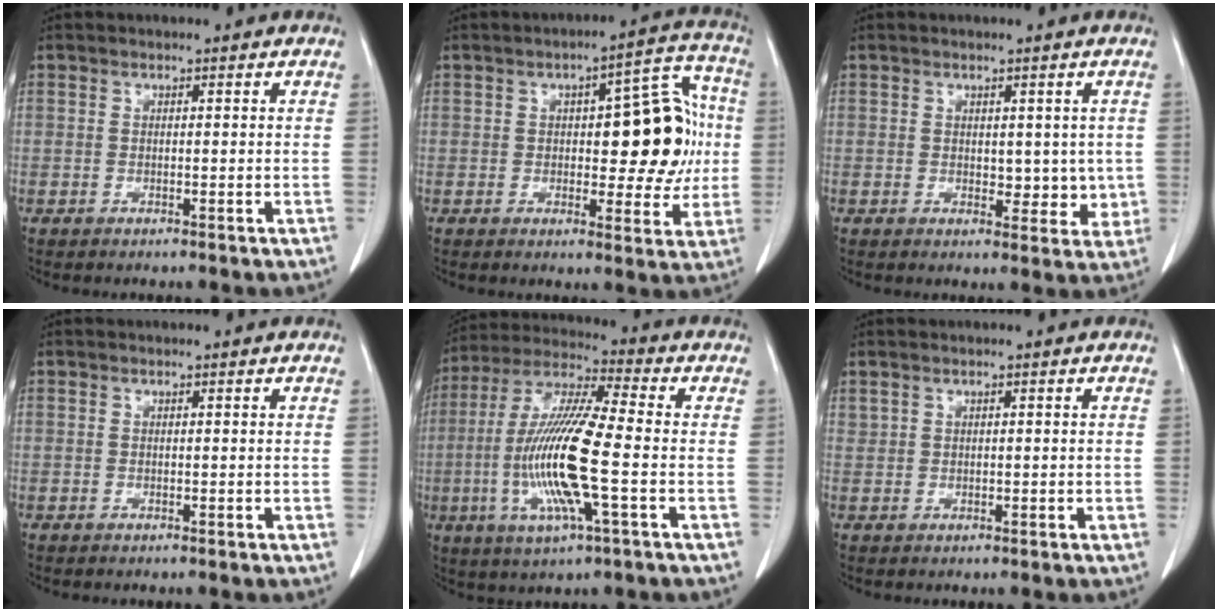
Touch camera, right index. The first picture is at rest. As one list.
[{"total": 13.6, "force": [0.8, 5.2, 12.5], "torque": [-0.143, 0.038, 0.016]}, {"total": 4.5, "force": [0.3, 2.9, 3.5], "torque": [-0.024, -0.005, 0.009]}, {"total": 0.0}, {"total": 15.6, "force": [-3.2, 1.2, 15.3], "torque": [-0.315, -0.010, -0.066]}, {"total": 0.7, "force": [0.5, 0.4, 0.1], "torque": [-0.001, 0.005, 0.014]}]